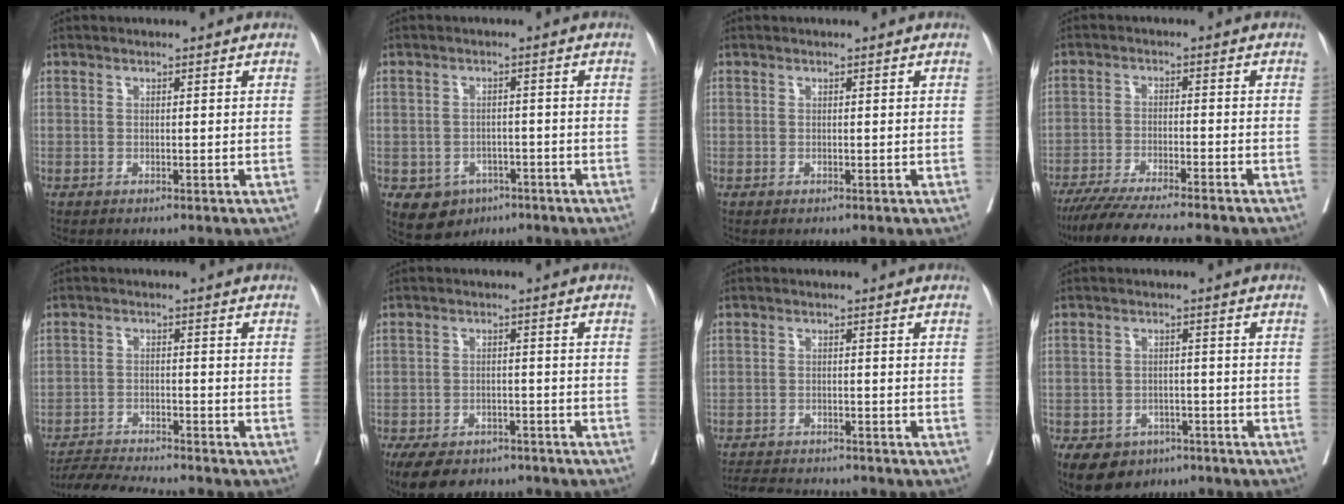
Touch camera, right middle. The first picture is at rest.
{"total": 5.8, "force": [-3.2, 4.5, 1.8], "torque": [-0.030, 0.002, -0.039]}
{"total": 0.0}
{"total": 13.3, "force": [-11.5, 0.1, 6.6], "torque": [-0.092, -0.034, -0.179]}
{"total": 7.7, "force": [-7.2, -1.2, 2.5], "torque": [-0.042, -0.018, -0.126]}
{"total": 11.4, "force": [-8.6, 5.5, 4.9], "torque": [-0.092, -0.007, -0.125]}
{"total": 7.4, "force": [-7.1, 0.9, 2.1], "torque": [-0.033, -0.007, -0.108]}
{"total": 8.5, "force": [-5.5, 5.8, 2.9], "torque": [-0.059, -0.001, -0.080]}